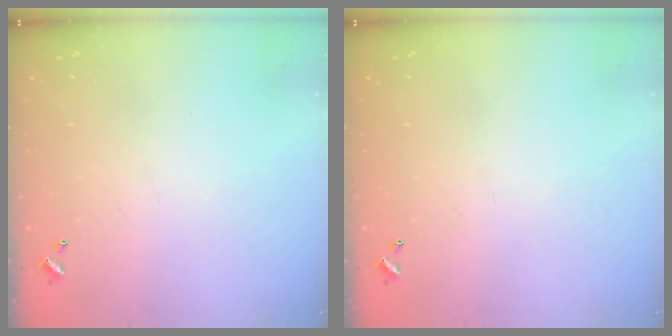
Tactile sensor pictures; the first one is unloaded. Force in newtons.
{"total": 0.0}